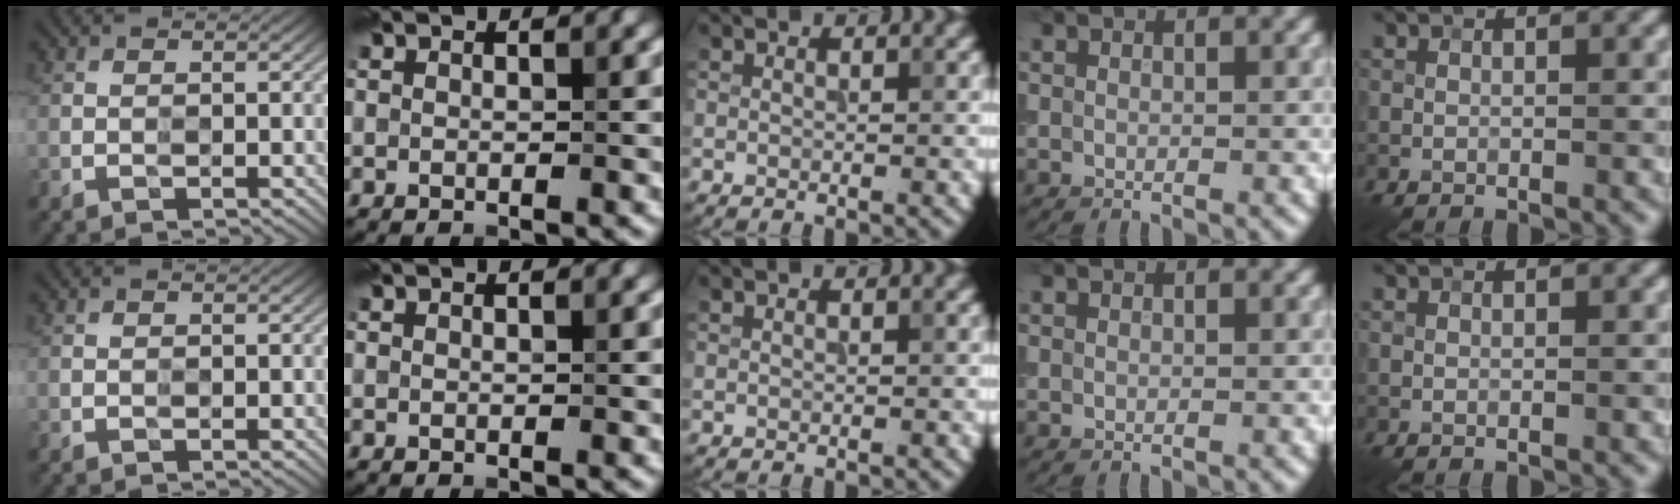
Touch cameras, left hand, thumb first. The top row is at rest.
{}